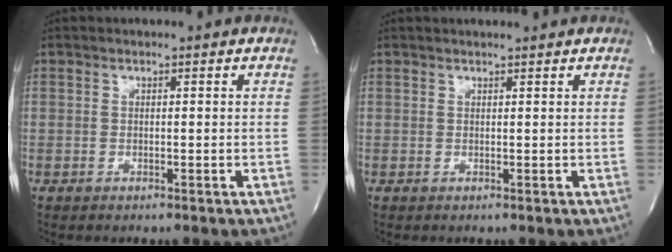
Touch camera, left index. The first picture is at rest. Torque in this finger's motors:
{"motor_torque": [0.56, -0.71, 0.06, 0.02]}